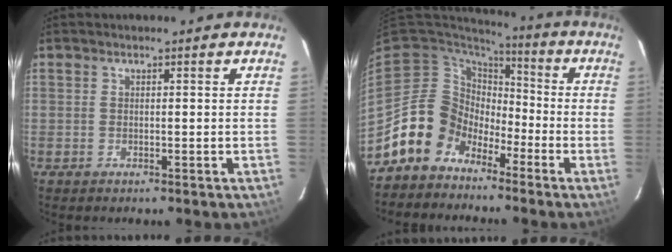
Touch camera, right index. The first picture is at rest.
{"total": 11.3, "force": [-6.6, 9.0, 1.9], "torque": [-0.049, 0.034, -0.121]}